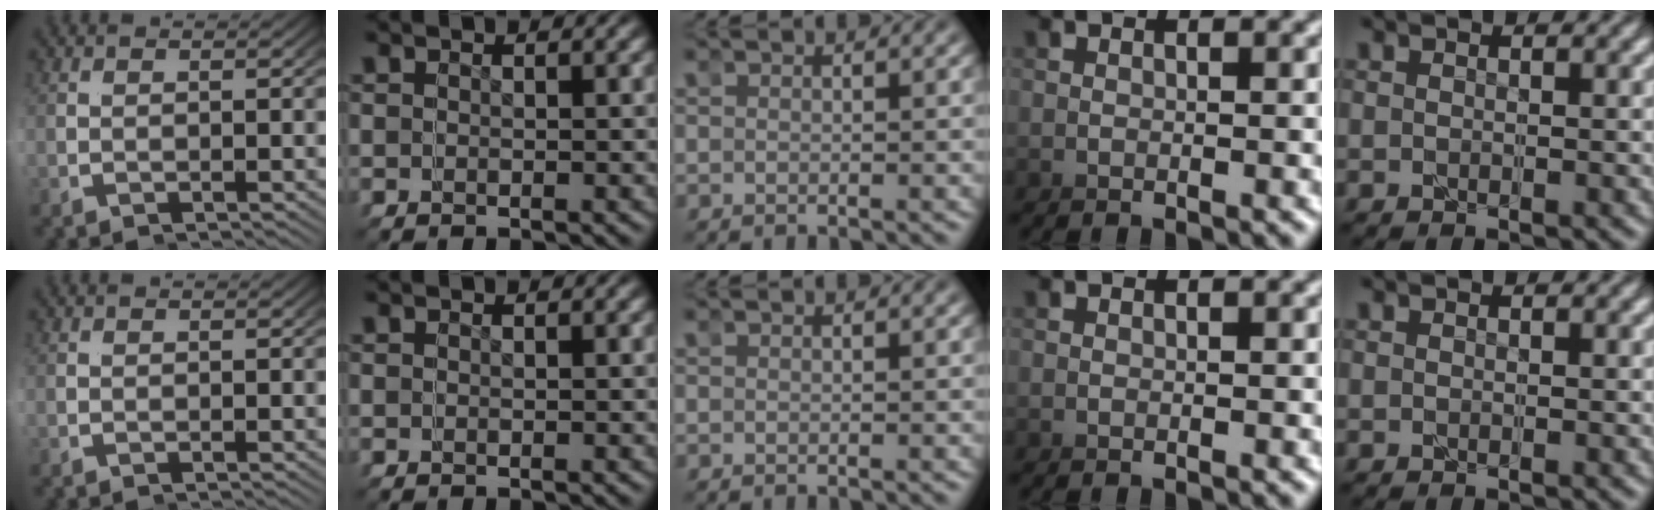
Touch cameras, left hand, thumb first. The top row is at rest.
{}